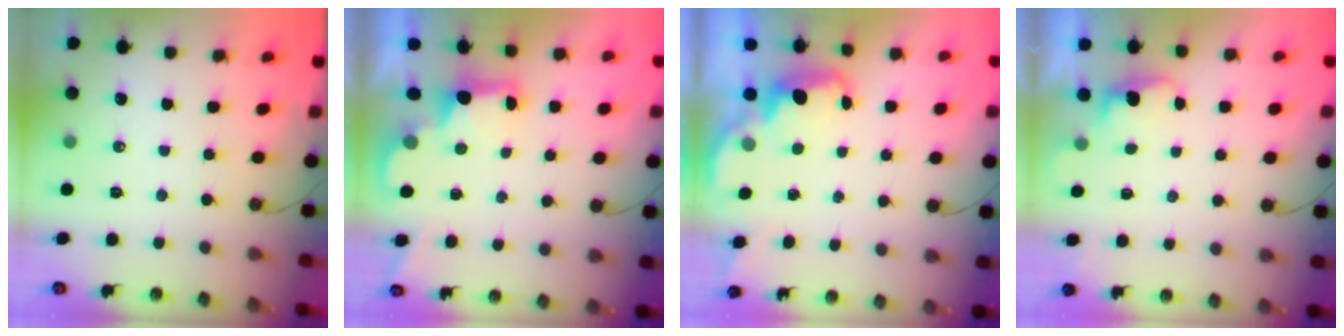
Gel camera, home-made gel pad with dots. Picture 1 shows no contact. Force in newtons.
{"total": 2.4, "press": 2.3, "slide": 0.7}
{"total": 2.3, "press": 2.3, "slide": 0.5}
{"total": 1.2, "press": 1.0, "slide": 0.8}